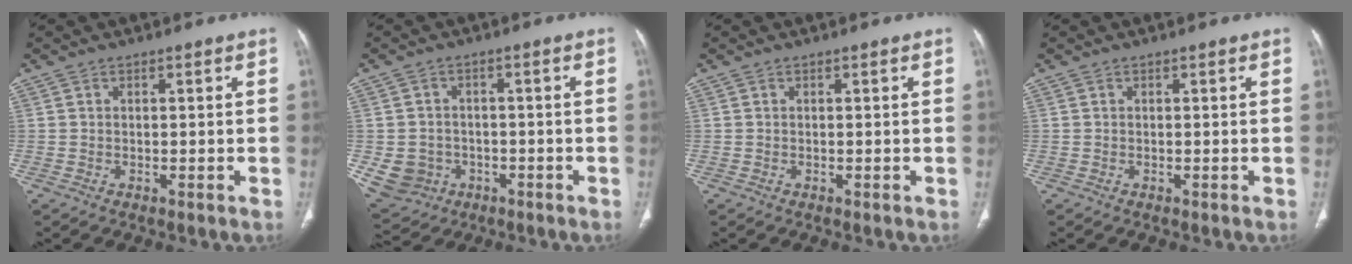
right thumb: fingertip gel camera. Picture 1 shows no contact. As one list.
[{"total": 7.5, "force": [-2.0, 6.9, 2.2], "torque": [-0.039, 0.015, -0.020]}, {"total": 0.0}, {"total": 0.0}]